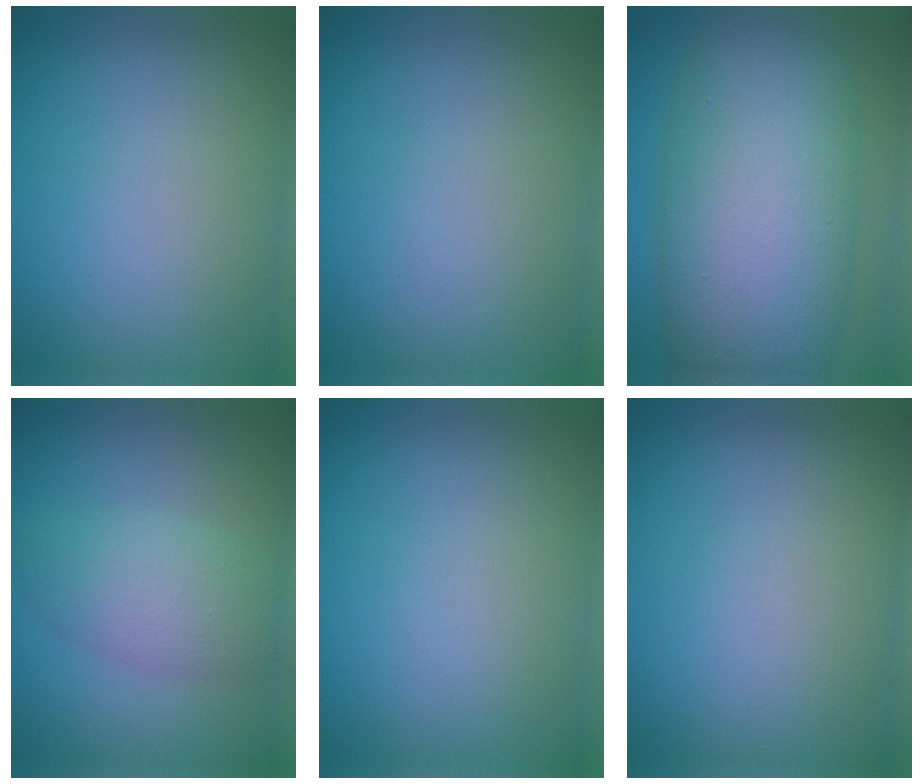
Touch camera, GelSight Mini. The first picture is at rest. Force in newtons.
{"total": 0.0}
{"total": 14.9, "press": 14.9, "slide": 0.1}
{"total": 4.2, "press": 4.2, "slide": 0.3}
{"total": 0.0}
{"total": 0.0}